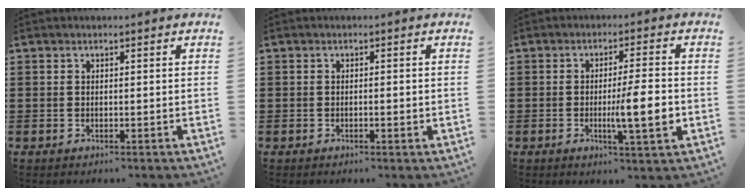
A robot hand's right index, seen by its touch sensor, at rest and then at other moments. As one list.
[{"total": 0.9, "force": [-0.3, 0.2, 0.8], "torque": [-0.015, -0.002, -0.005]}, {"total": 7.9, "force": [-1.5, 0.9, 7.7], "torque": [-0.117, -0.009, -0.026]}]